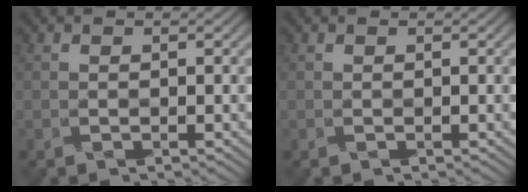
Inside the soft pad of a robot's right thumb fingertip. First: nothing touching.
{"total": 0.0}